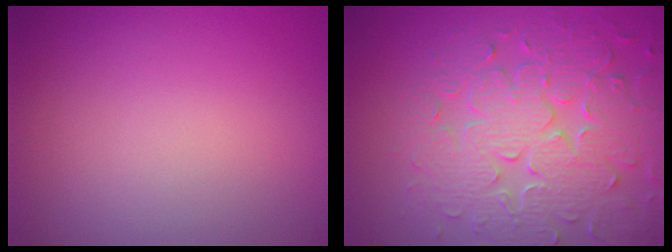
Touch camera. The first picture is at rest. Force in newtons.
{"total": 8.3, "press": 6.3, "slide": 5.5}